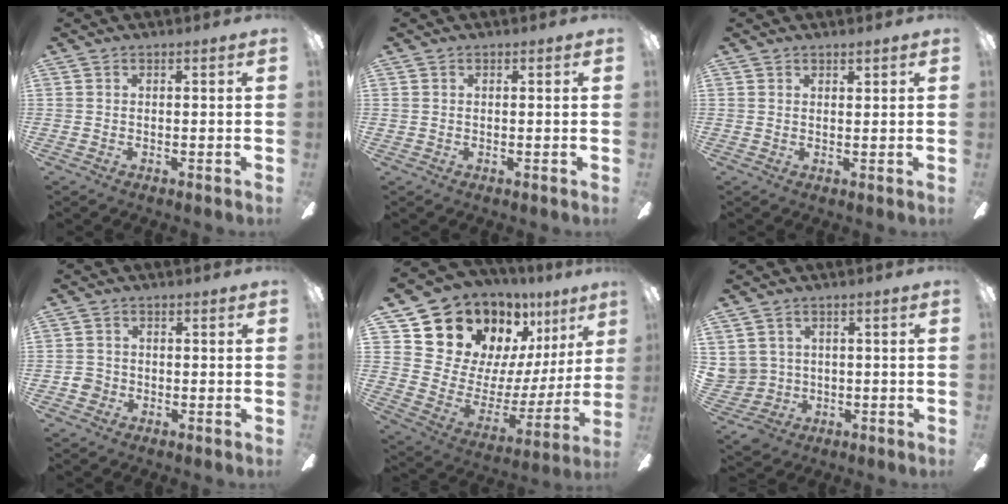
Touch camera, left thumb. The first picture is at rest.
{"total": 0.6, "force": [0.4, 0.5, 0.0], "torque": [0.001, 0.002, 0.006]}
{"total": 1.6, "force": [1.4, 0.7, 0.1], "torque": [0.006, -0.006, 0.026]}
{"total": 3.0, "force": [-1.3, 2.6, 0.8], "torque": [-0.011, 0.007, -0.022]}
{"total": 16.4, "force": [13.3, 8.7, 3.6], "torque": [-0.082, -0.125, 0.260]}
{"total": 5.5, "force": [1.5, 5.3, -0.2], "torque": [-0.028, -0.009, 0.035]}